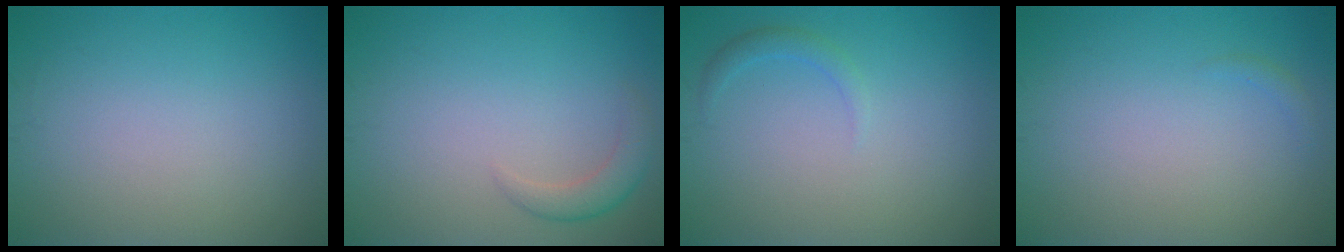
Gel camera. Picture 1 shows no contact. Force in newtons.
{"total": 2.0, "press": 2.0, "slide": 0.2}
{"total": 1.1, "press": 1.1, "slide": 0.0}
{"total": 0.5, "press": 0.5, "slide": 0.1}